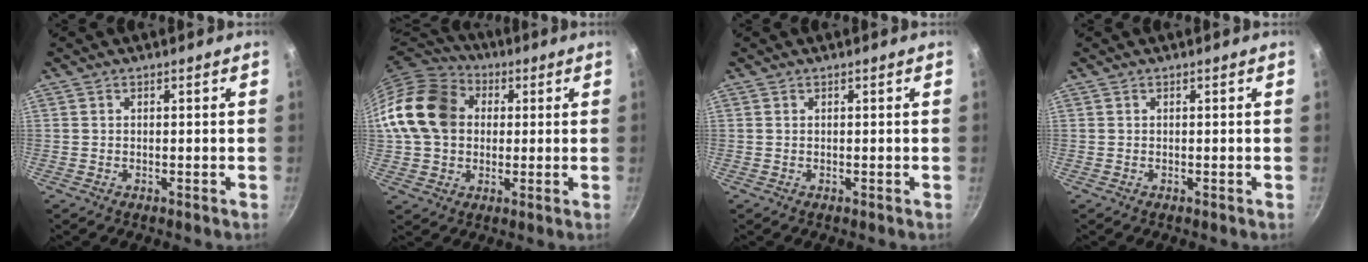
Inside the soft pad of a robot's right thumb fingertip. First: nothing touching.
{"total": 16.2, "force": [2.5, 13.0, 9.4], "torque": [-0.152, 0.028, 0.032]}
{"total": 0.0}
{"total": 0.0}